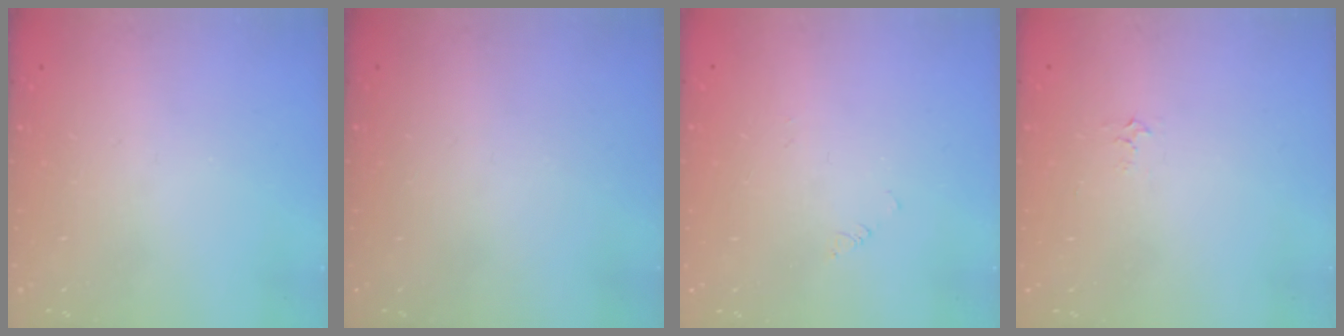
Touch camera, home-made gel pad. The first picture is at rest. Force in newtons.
{"total": 0.0}
{"total": 1.4, "press": 1.3, "slide": 0.3}
{"total": 3.2, "press": 3.1, "slide": 0.5}